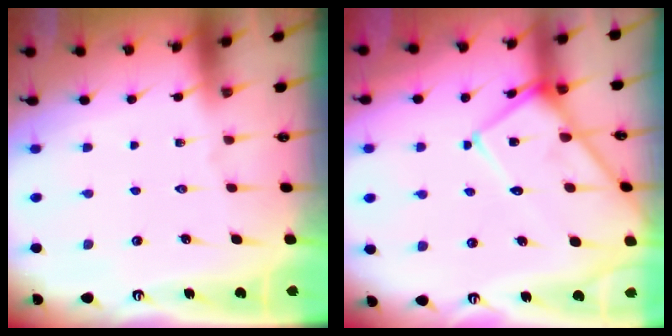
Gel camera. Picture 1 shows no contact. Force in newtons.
{"total": 14.0, "press": 14.0, "slide": 1.6}